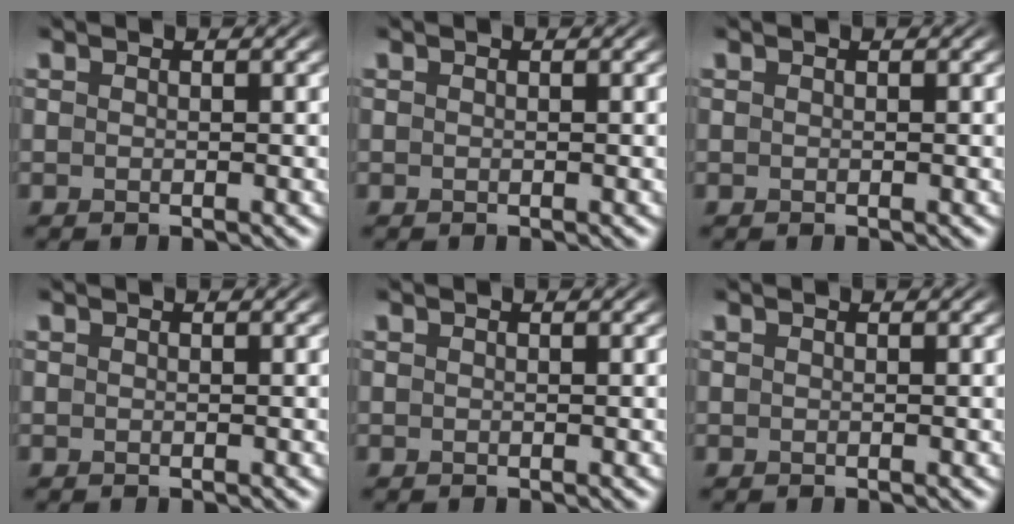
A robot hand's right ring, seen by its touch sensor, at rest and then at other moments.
{"total": 0.0}
{"total": 0.0}
{"total": 0.0}
{"total": 0.0}
{"total": 0.0}